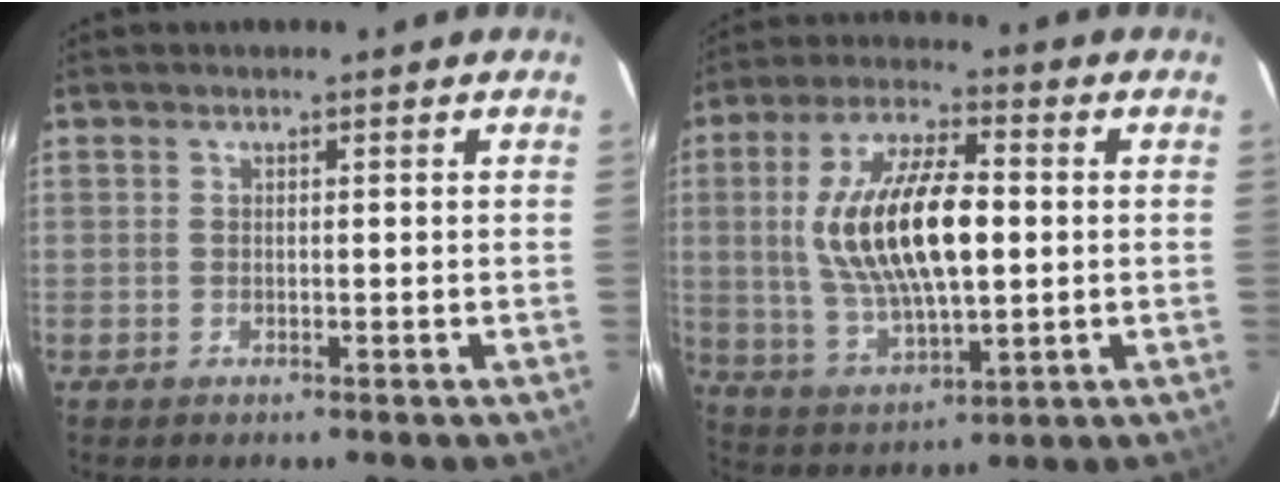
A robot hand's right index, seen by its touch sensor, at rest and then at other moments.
{"total": 17.7, "force": [1.2, 7.1, 16.2], "torque": [-0.313, 0.006, 0.031]}